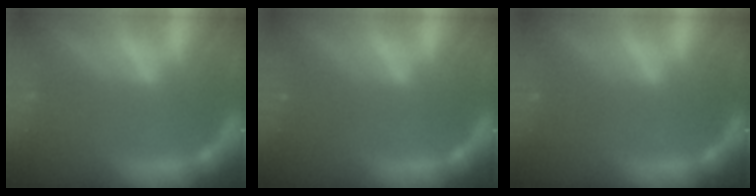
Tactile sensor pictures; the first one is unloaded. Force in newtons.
{"total": 1.5}
{"total": 1.5}